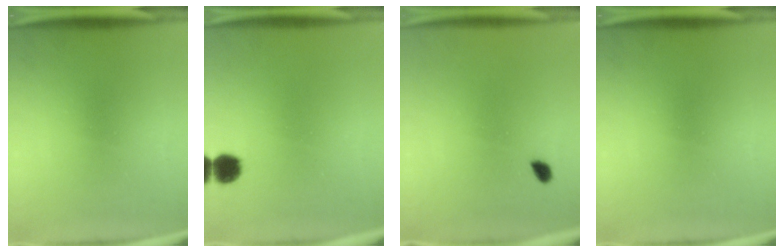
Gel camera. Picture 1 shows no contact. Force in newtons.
{"total": 3.8}
{"total": 1.7}
{"total": 0.0}